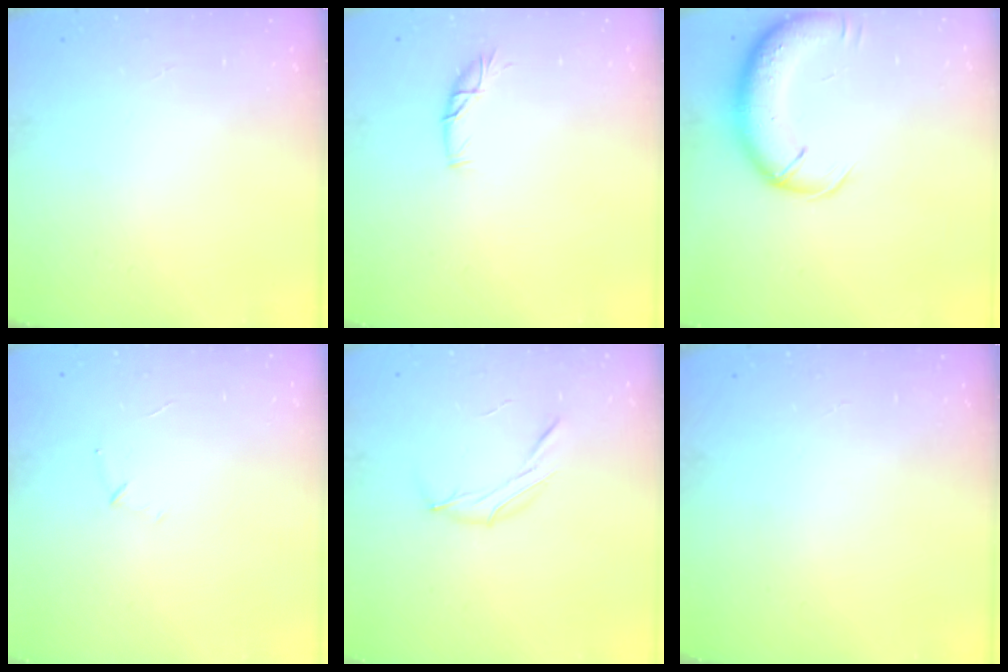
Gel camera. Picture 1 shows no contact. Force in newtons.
{"total": 6.1, "press": 6.1, "slide": 0.6}
{"total": 13.4, "press": 12.9, "slide": 3.5}
{"total": 3.8, "press": 3.7, "slide": 1.0}
{"total": 7.0, "press": 6.9, "slide": 1.4}
{"total": 0.0}